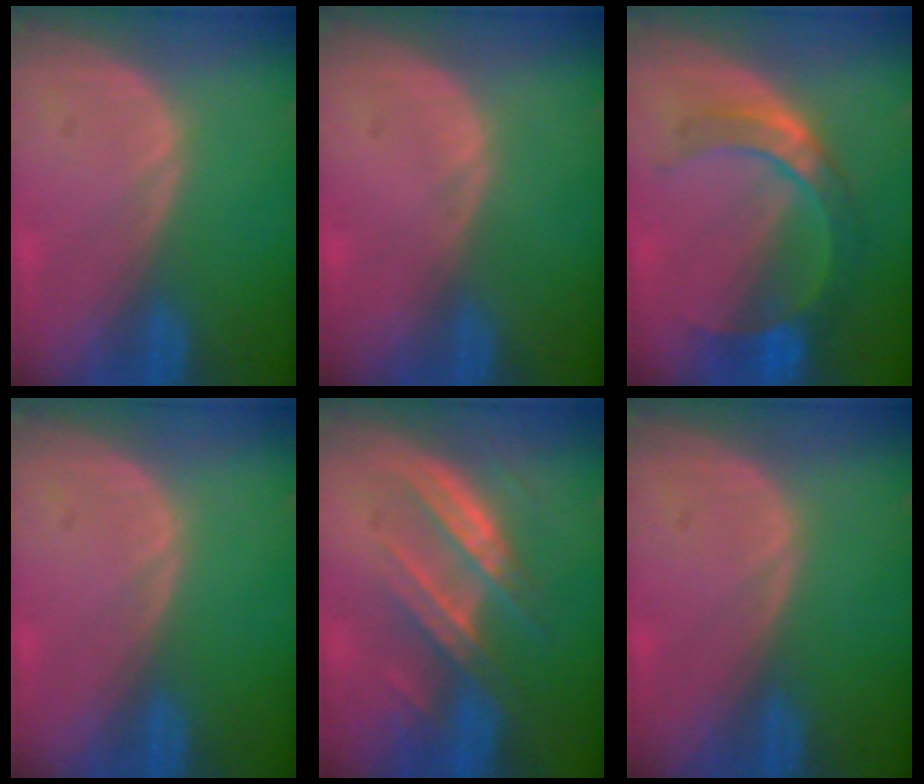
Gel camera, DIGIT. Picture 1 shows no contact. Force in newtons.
{"total": 0.0}
{"total": 7.3, "press": 7.2, "slide": 1.5}
{"total": 0.0}
{"total": 7.5, "press": 7.2, "slide": 1.9}
{"total": 0.0}